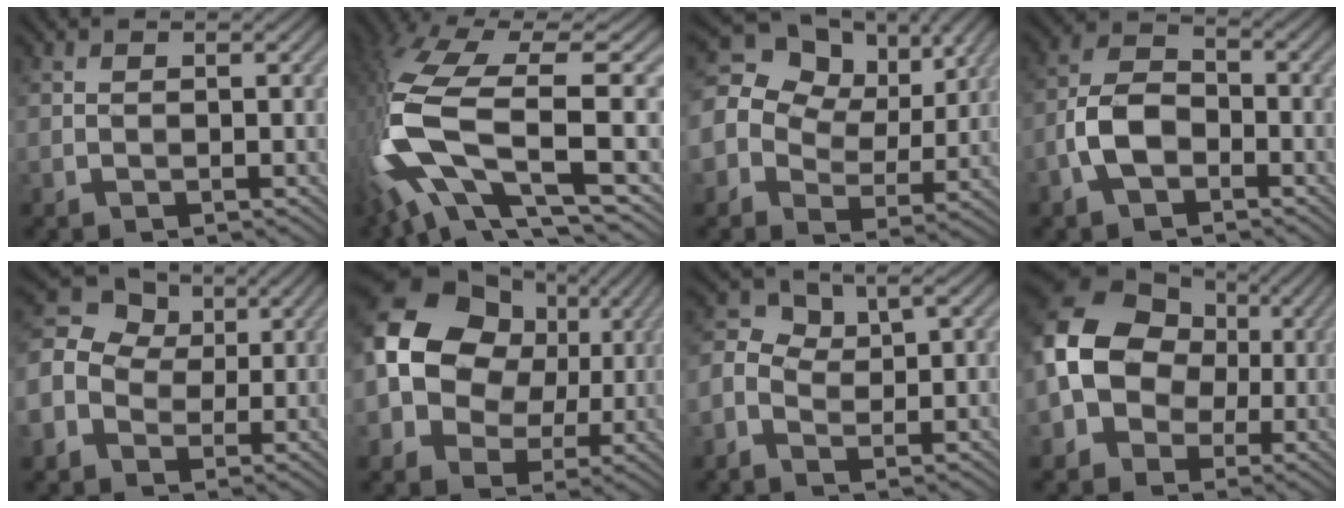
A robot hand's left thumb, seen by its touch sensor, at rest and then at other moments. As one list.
[{"total": 15.6, "force": [-2.7, 5.3, 14.5], "torque": [-0.348, -0.004, -0.043]}, {"total": 15.1, "force": [4.5, 11.9, 8.1], "torque": [-0.217, 0.044, 0.084]}, {"total": 6.4, "force": [-2.9, 3.7, 4.3], "torque": [-0.091, 0.010, -0.065]}, {"total": 13.6, "force": [0.4, 11.9, 6.6], "torque": [-0.199, 0.033, -0.021]}, {"total": 13.8, "force": [1.5, 11.1, 8.1], "torque": [-0.185, 0.015, 0.011]}, {"total": 3.7, "force": [0.0, 2.6, 2.7], "torque": [-0.060, 0.010, -0.004]}, {"total": 12.5, "force": [-0.6, 10.0, 7.4], "torque": [-0.164, -0.002, -0.029]}]